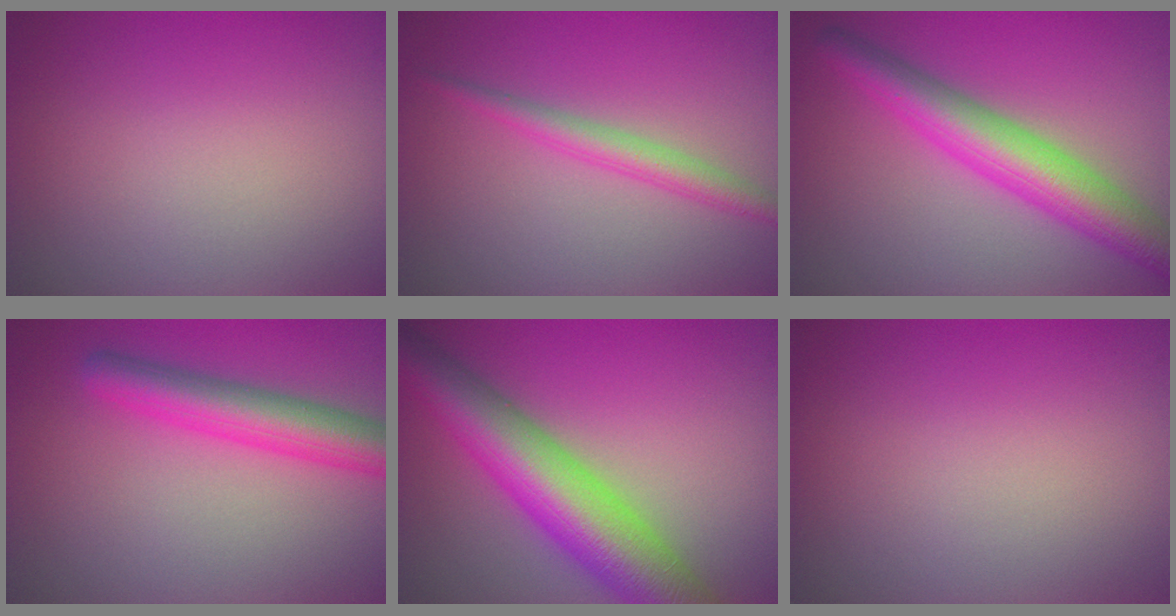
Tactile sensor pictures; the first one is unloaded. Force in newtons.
{"total": 2.5, "press": 2.5, "slide": 0.0}
{"total": 6.6, "press": 6.6, "slide": 0.0}
{"total": 5.1, "press": 5.1, "slide": 0.2}
{"total": 10.8, "press": 10.8, "slide": 0.3}
{"total": 0.0}